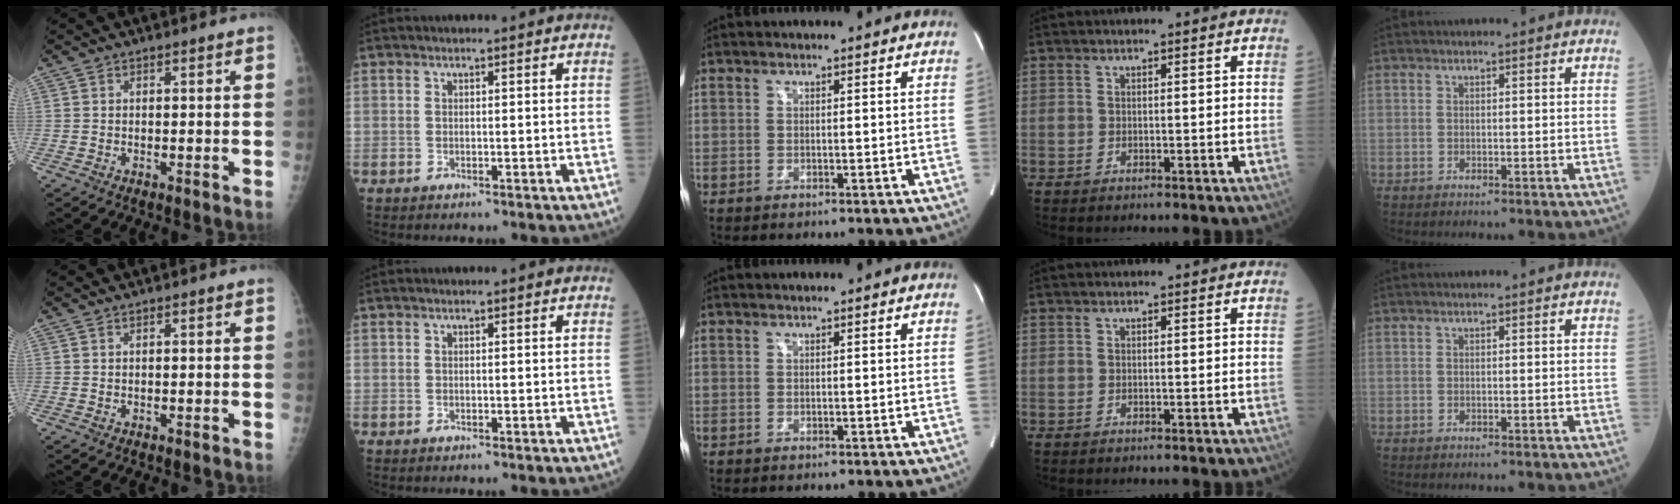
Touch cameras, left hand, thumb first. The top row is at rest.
{}